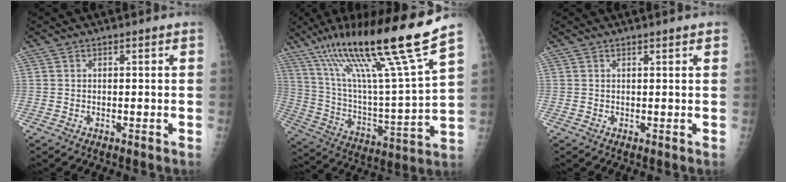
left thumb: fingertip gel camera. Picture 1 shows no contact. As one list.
[{"total": 24.0, "force": [16.5, 0.3, 17.4], "torque": [-0.280, -0.066, 0.294]}, {"total": 1.6, "force": [1.2, 0.2, 1.1], "torque": [-0.011, 0.001, 0.013]}]